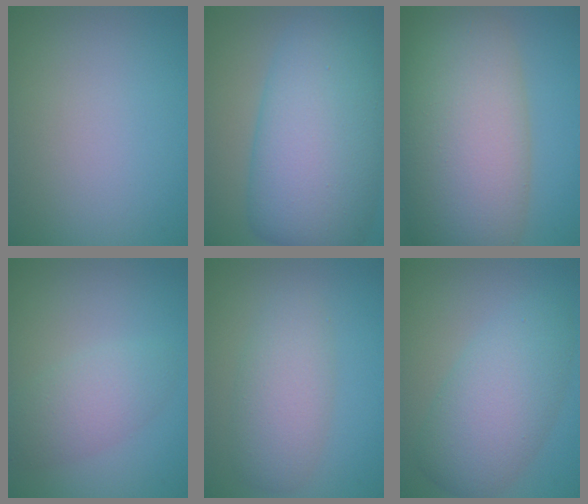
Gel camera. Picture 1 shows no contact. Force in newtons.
{"total": 12.6, "press": 12.6, "slide": 0.2}
{"total": 13.6, "press": 13.6, "slide": 0.4}
{"total": 3.3, "press": 3.3, "slide": 0.1}
{"total": 3.9, "press": 3.9, "slide": 0.3}
{"total": 6.4, "press": 6.4, "slide": 0.1}